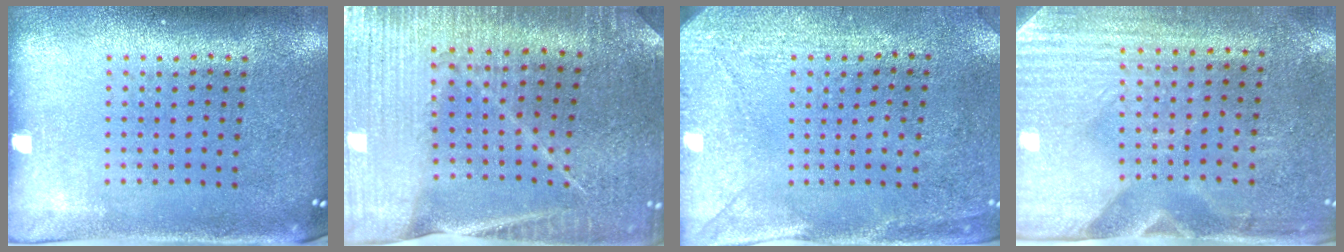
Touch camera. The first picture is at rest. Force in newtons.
{"total": 2.6, "press": 2.6, "slide": 0.4}
{"total": 3.0, "press": 2.3, "slide": 1.9}
{"total": 3.0, "press": 2.6, "slide": 1.5}